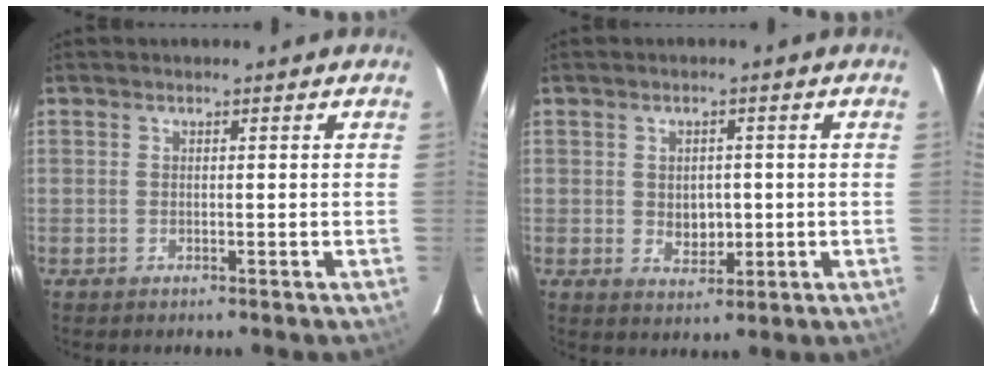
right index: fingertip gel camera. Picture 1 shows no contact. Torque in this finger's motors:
{"motor_torque": [0.02, 0.06, 0.03, 0.00]}